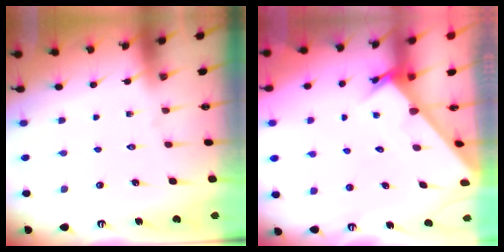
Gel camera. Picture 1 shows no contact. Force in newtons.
{"total": 2.7, "press": 2.7, "slide": 0.1}